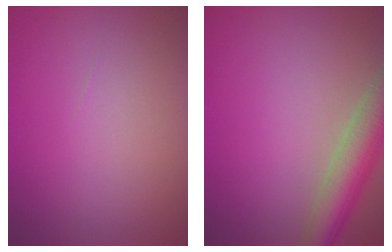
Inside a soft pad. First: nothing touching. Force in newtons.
{"total": 6.2, "press": 6.2, "slide": 0.5}